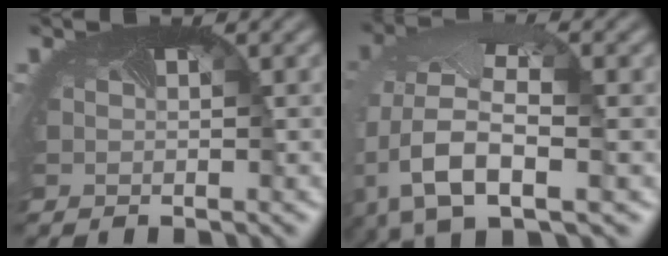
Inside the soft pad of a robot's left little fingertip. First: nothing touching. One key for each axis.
{"total": 8.9, "fx": -2.4, "fy": 4.9, "fz": 7.1, "tx": -0.177, "ty": -0.019, "tz": -0.043}